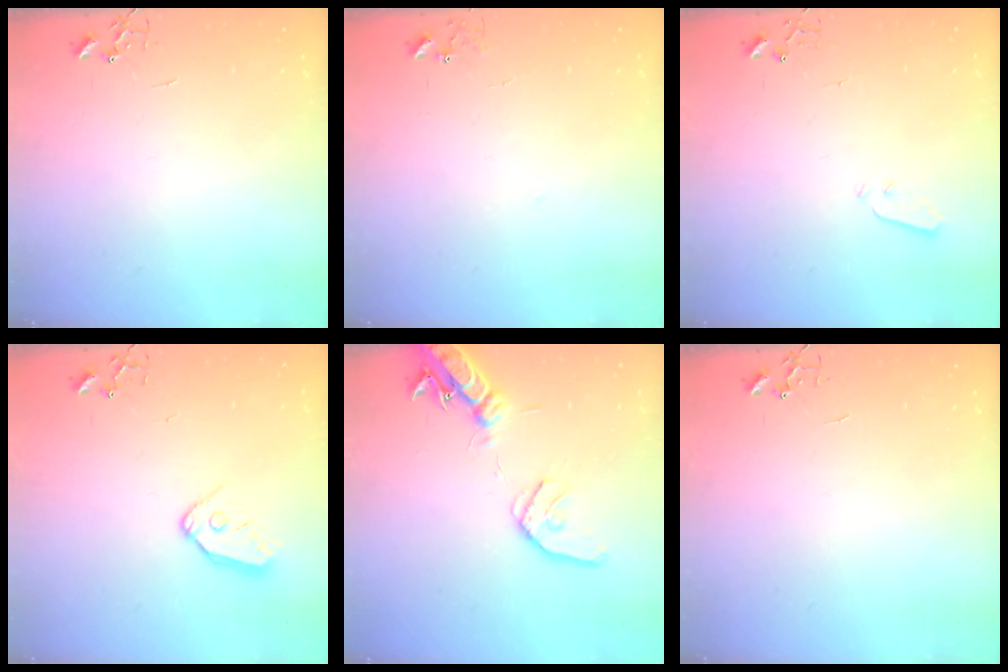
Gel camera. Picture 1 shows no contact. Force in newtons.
{"total": 6.8, "press": 6.8, "slide": 0.6}
{"total": 3.0, "press": 2.9, "slide": 0.3}
{"total": 10.0, "press": 9.9, "slide": 1.1}
{"total": 16.5, "press": 16.2, "slide": 2.9}
{"total": 0.0}